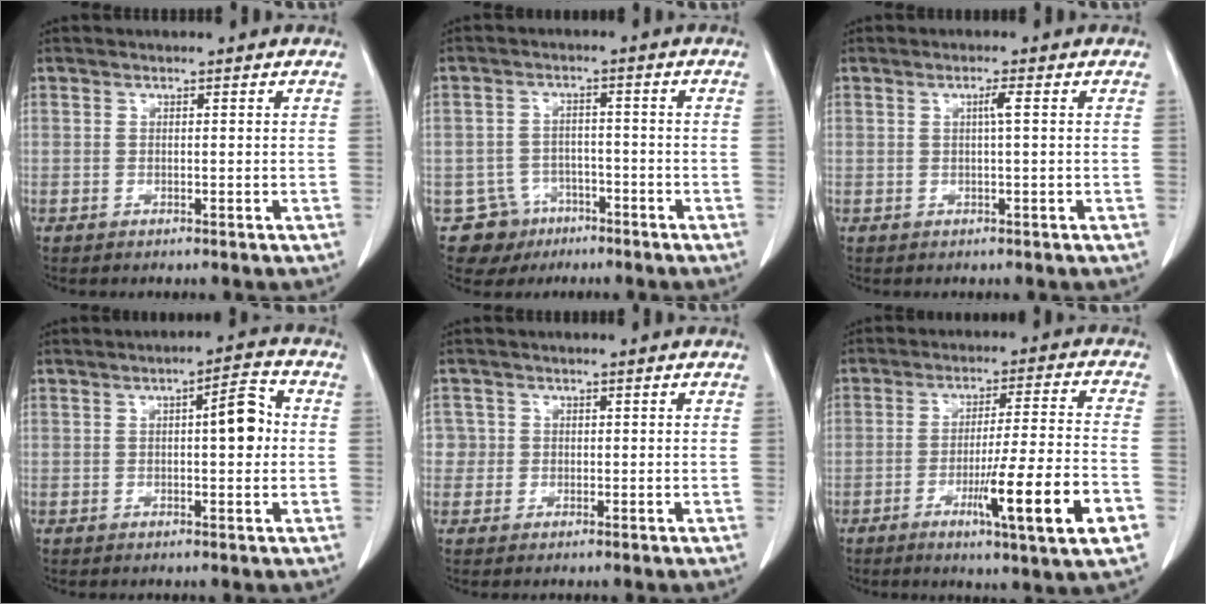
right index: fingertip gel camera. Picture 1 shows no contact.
{"total": 6.3, "force": [-3.6, 5.2, -0.1], "torque": [0.009, 0.011, -0.051]}
{"total": 1.6, "force": [0.3, -0.2, 1.5], "torque": [-0.027, 0.002, 0.004]}
{"total": 5.6, "force": [0.5, 1.4, 5.4], "torque": [-0.075, 0.013, 0.003]}
{"total": 2.2, "force": [0.1, 2.2, -0.2], "torque": [0.023, 0.008, -0.003]}
{"total": 14.4, "force": [-5.6, -0.4, 13.2], "torque": [-0.207, -0.019, -0.087]}